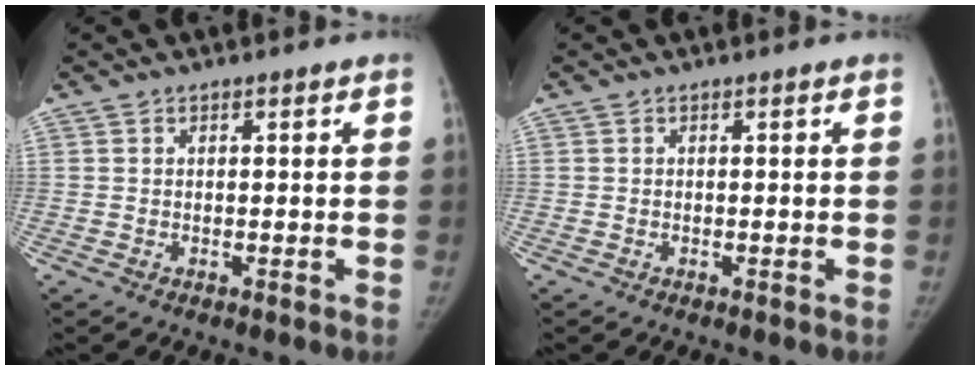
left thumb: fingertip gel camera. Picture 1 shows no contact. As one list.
[{"total": 0.0}]